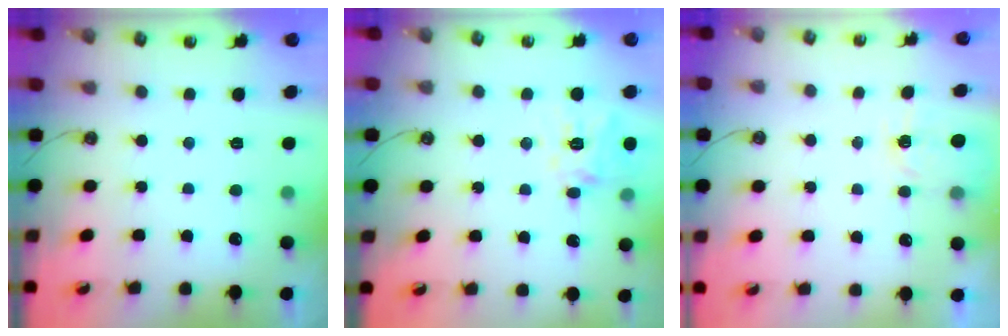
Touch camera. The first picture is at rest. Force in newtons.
{"total": 12.4, "press": 12.3, "slide": 1.6}
{"total": 5.3, "press": 5.2, "slide": 0.4}